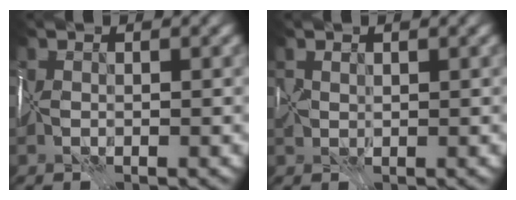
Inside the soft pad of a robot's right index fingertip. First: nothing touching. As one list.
[{"total": 0.8, "force": [0.6, -0.1, -0.4], "torque": [0.010, 0.007, 0.012]}]